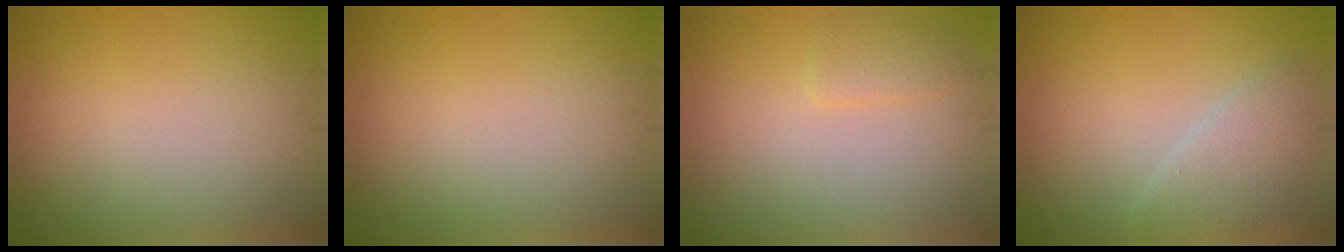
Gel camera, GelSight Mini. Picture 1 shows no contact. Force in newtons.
{"total": 0.0}
{"total": 1.5, "press": 1.5, "slide": 0.1}
{"total": 2.9, "press": 2.9, "slide": 0.1}